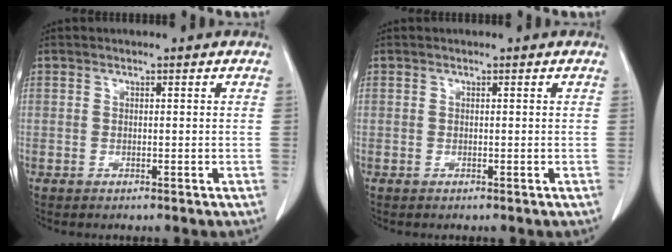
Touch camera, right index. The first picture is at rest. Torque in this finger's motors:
{"motor_torque": [0.00, 0.00, 0.00, 0.00]}